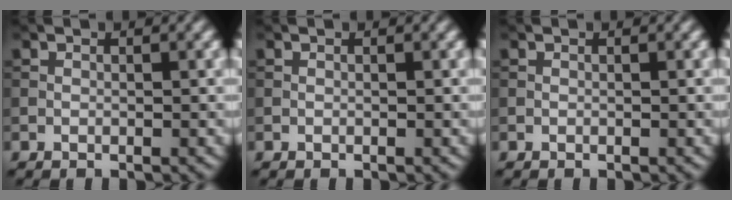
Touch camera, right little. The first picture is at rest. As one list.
[{"total": 0.0}, {"total": 0.0}]